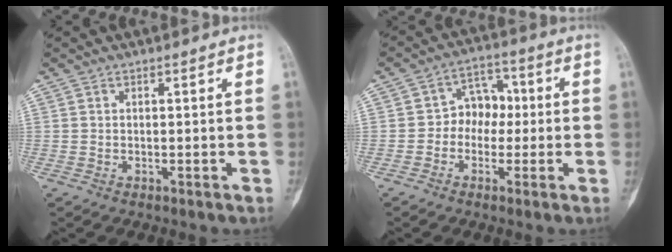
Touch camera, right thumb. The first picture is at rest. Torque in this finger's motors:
{"motor_torque": [0.61, 0.57, 0.29, -0.34, 0.00]}